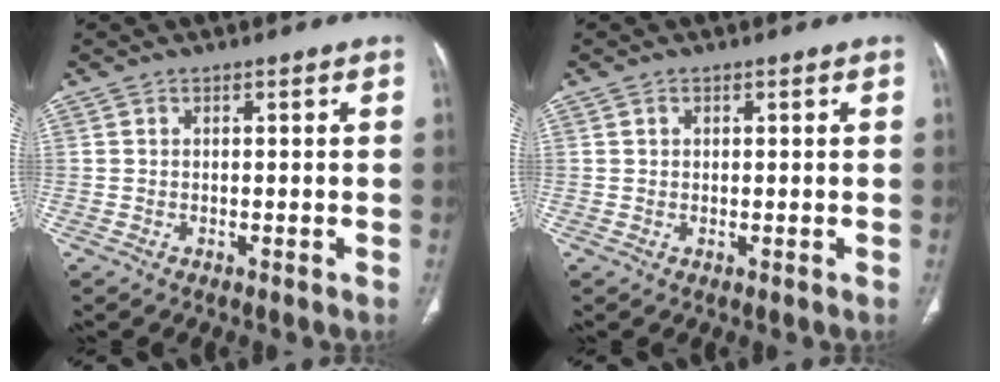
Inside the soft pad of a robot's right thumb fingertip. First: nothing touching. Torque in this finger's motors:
{"motor_torque": [-0.31, 0.20, -0.44, 0.24, 0.06]}